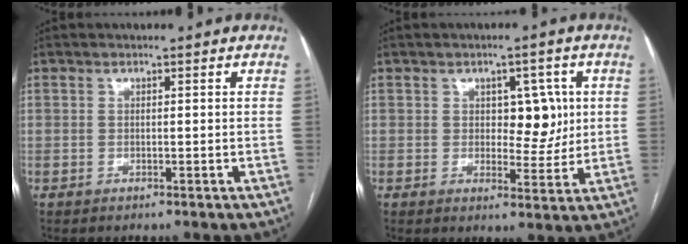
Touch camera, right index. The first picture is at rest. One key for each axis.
{"total": 6.2, "fx": 1.2, "fy": 3.5, "fz": 5.0, "tx": -0.057, "ty": 0.008, "tz": 0.022}